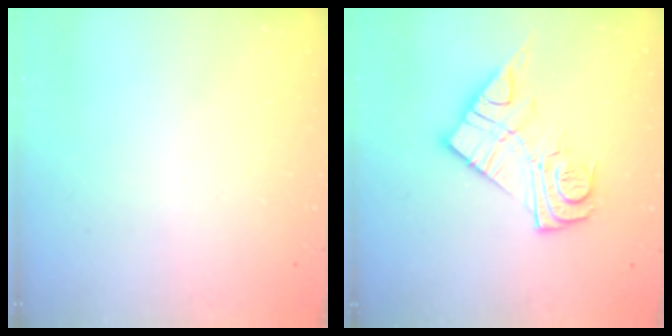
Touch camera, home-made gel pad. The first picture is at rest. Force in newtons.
{"total": 16.3, "press": 16.2, "slide": 1.4}